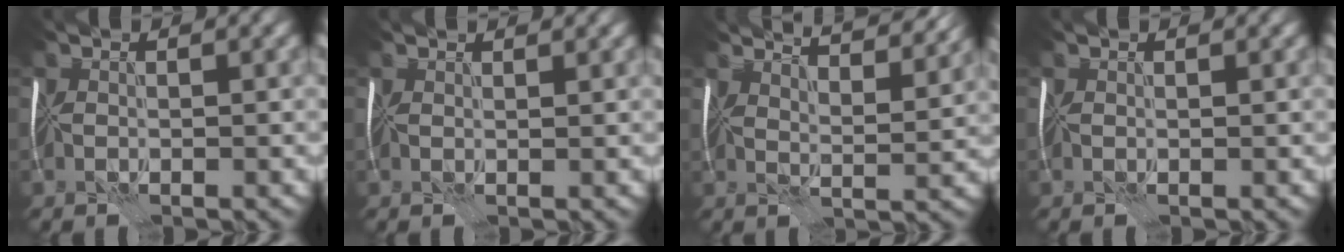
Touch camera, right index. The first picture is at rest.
{"total": 1.9, "force": [1.6, 0.6, 0.8], "torque": [-0.014, 0.005, 0.013]}
{"total": 7.4, "force": [6.1, 1.6, 3.8], "torque": [-0.048, 0.004, 0.061]}
{"total": 0.7, "force": [0.5, 0.3, 0.3], "torque": [-0.008, 0.000, 0.007]}